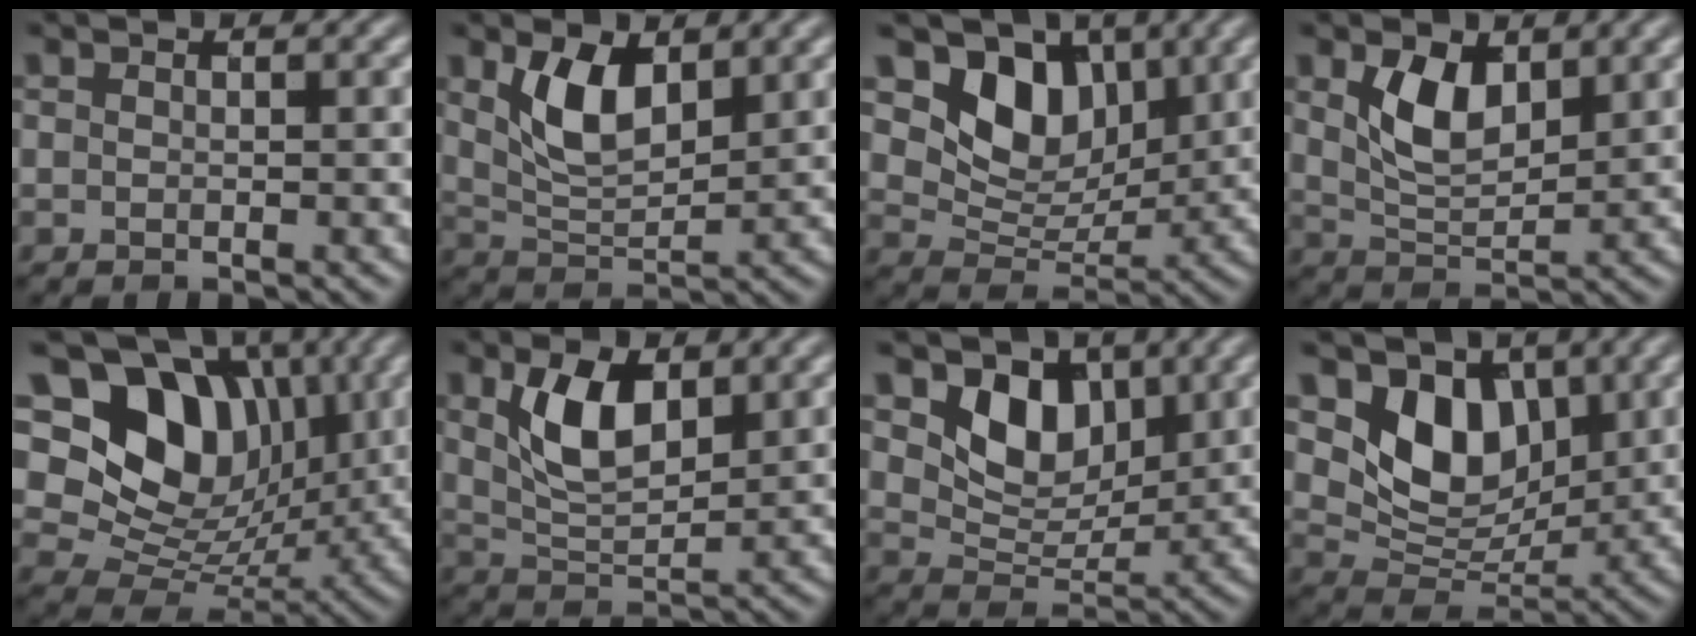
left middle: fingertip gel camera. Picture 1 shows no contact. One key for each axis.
{"total": 4.7, "fx": 1.9, "fy": 2.3, "fz": 3.6, "tx": -0.086, "ty": -0.006, "tz": 0.041}
{"total": 6.0, "fx": 2.9, "fy": 4.2, "fz": 3.2, "tx": -0.060, "ty": -0.016, "tz": 0.047}
{"total": 4.3, "fx": 1.6, "fy": 2.3, "fz": 3.2, "tx": -0.078, "ty": -0.004, "tz": 0.037}
{"total": 11.3, "fx": 4.0, "fy": 8.4, "fz": 6.4, "tx": -0.115, "ty": 0.004, "tz": 0.067}
{"total": 5.2, "fx": 1.8, "fy": 2.7, "fz": 4.1, "tx": -0.096, "ty": -0.002, "tz": 0.039}
{"total": 4.9, "fx": 2.3, "fy": 3.3, "fz": 2.7, "tx": -0.059, "ty": -0.017, "tz": 0.037}
{"total": 5.7, "fx": 2.3, "fy": 4.0, "fz": 3.3, "tx": -0.066, "ty": -0.019, "tz": 0.040}